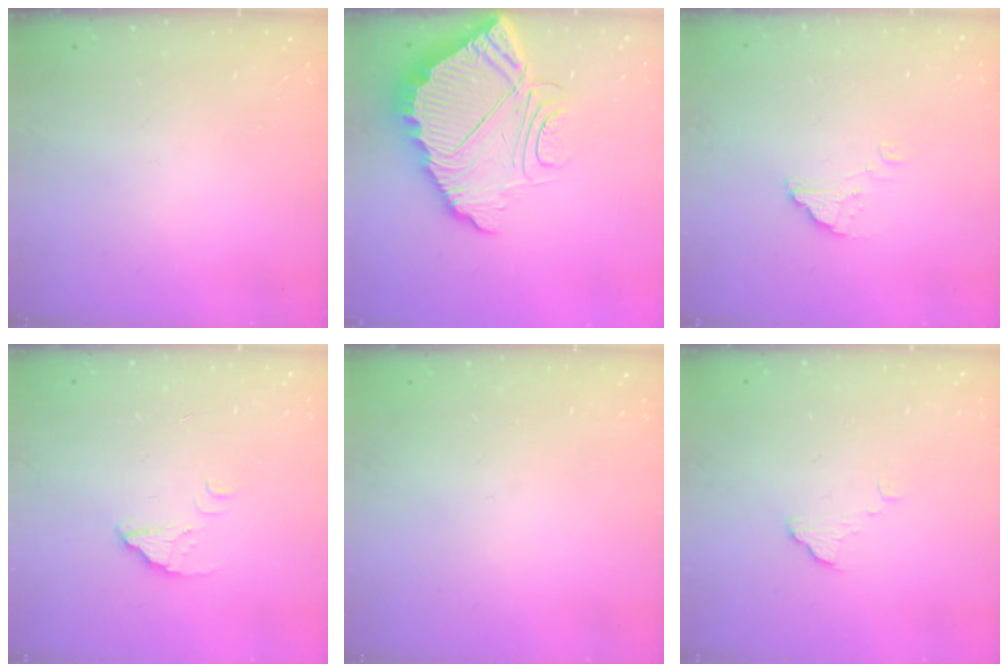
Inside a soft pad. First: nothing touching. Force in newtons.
{"total": 14.2, "press": 14.1, "slide": 1.2}
{"total": 2.2, "press": 2.2, "slide": 0.0}
{"total": 2.7, "press": 2.7, "slide": 0.1}
{"total": 2.2, "press": 2.2, "slide": 0.1}
{"total": 5.5, "press": 5.5, "slide": 0.5}